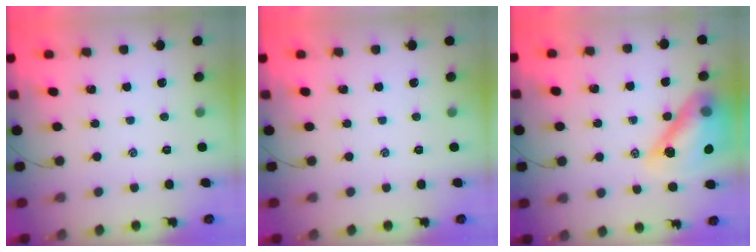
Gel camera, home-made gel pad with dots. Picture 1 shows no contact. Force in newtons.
{"total": 0.0}
{"total": 17.9, "press": 17.2, "slide": 5.1}